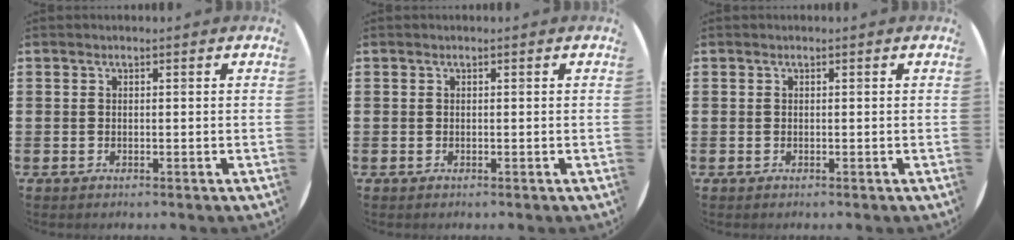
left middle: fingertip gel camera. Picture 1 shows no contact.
{"total": 0.0}
{"total": 0.0}